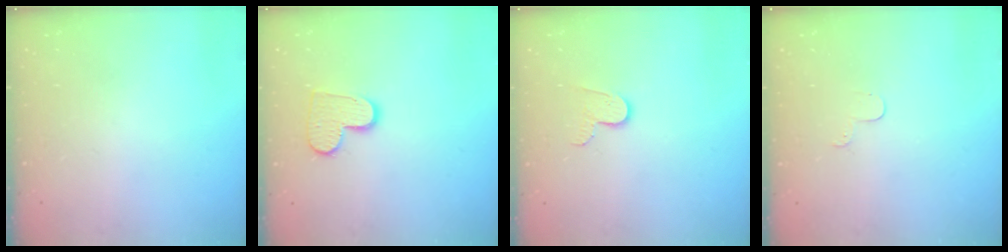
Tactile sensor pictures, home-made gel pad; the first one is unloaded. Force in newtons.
{"total": 10.4, "press": 10.4, "slide": 0.6}
{"total": 5.9, "press": 5.9, "slide": 0.6}
{"total": 2.9, "press": 2.9, "slide": 0.3}